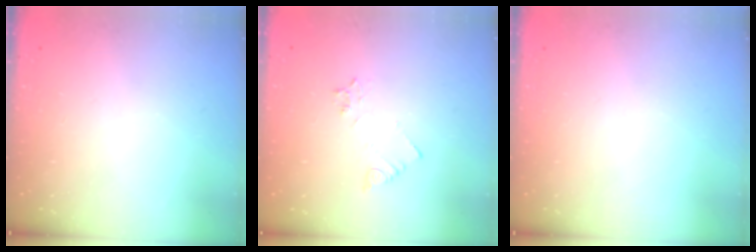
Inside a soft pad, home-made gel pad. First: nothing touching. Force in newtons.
{"total": 3.3, "press": 3.2, "slide": 0.5}
{"total": 0.0}